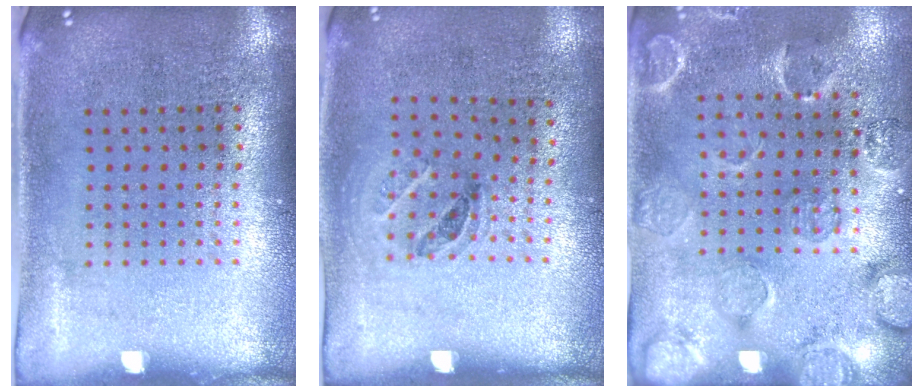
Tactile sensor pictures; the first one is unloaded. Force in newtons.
{"total": 1.1, "press": 0.7, "slide": 0.9}
{"total": 2.8, "press": 1.8, "slide": 2.1}